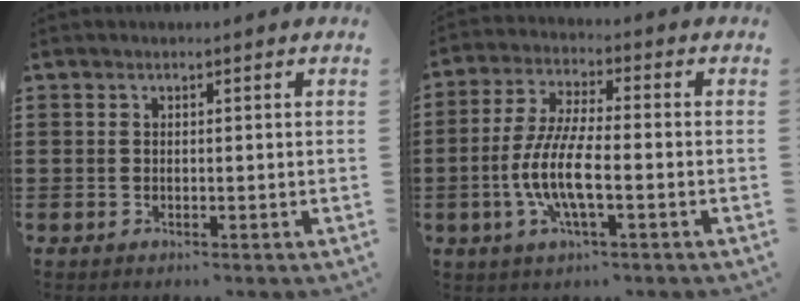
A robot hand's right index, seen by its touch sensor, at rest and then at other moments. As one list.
[{"total": 8.5, "force": [-2.7, 2.1, 7.8], "torque": [-0.177, -0.013, -0.058]}]